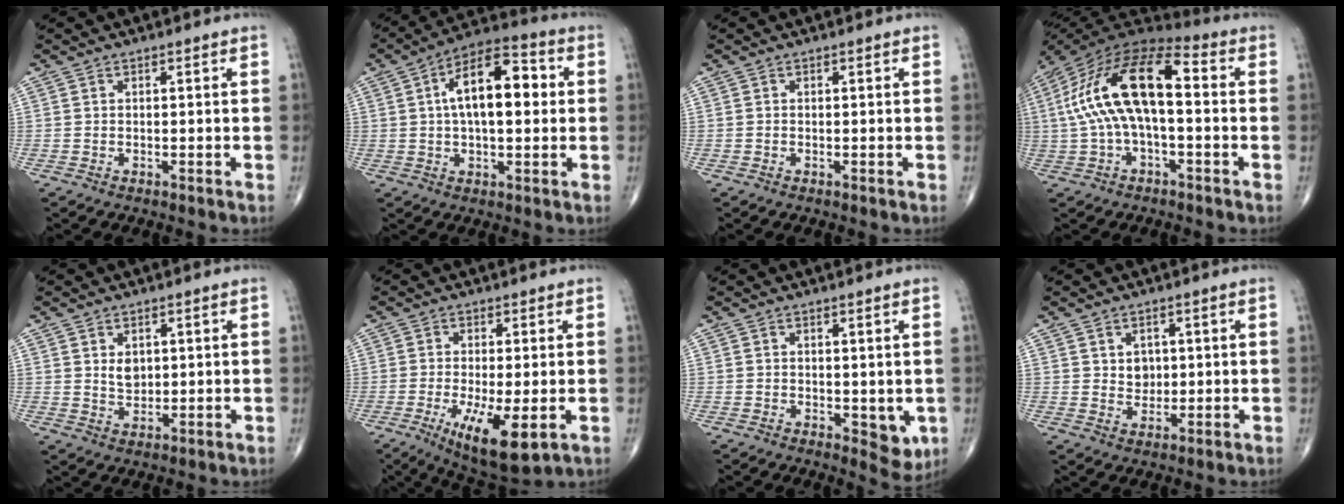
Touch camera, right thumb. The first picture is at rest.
{"total": 14.7, "force": [2.2, 7.1, 12.7], "torque": [-0.192, 0.027, 0.027]}
{"total": 0.0}
{"total": 18.7, "force": [1.0, 8.3, 16.7], "torque": [-0.320, 0.050, 0.007]}
{"total": 3.5, "force": [1.1, 2.4, 2.2], "torque": [-0.025, -0.011, 0.023]}
{"total": 11.2, "force": [-3.6, 3.3, 10.1], "torque": [-0.173, -0.023, -0.049]}
{"total": 4.7, "force": [-0.6, 2.5, 4.0], "torque": [-0.025, -0.009, -0.002]}
{"total": 3.5, "force": [0.8, 2.9, 1.9], "torque": [-0.010, -0.006, 0.017]}